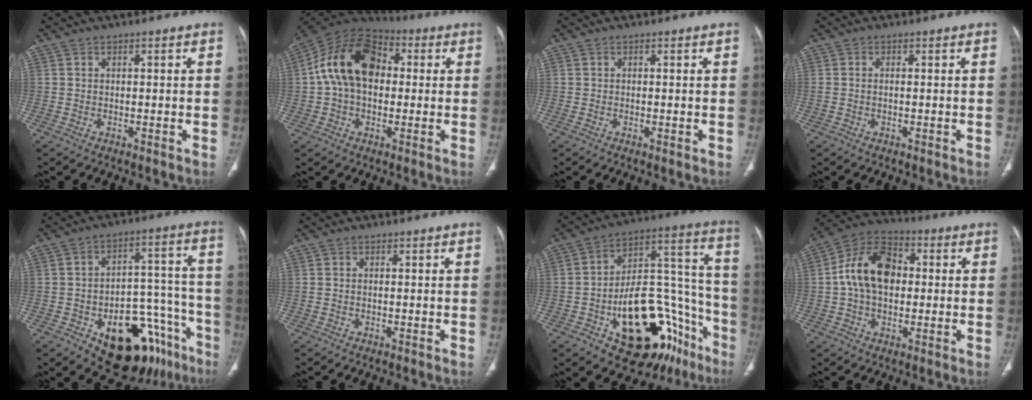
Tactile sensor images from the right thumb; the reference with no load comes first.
{"total": 16.5, "force": [1.7, 11.2, 11.9], "torque": [-0.198, 0.034, 0.018]}
{"total": 0.6, "force": [-0.1, 0.2, 0.6], "torque": [-0.013, -0.003, -0.003]}
{"total": 0.8, "force": [-0.1, 0.3, 0.7], "torque": [-0.018, 0.003, 0.000]}
{"total": 21.7, "force": [-11.7, 11.8, 14.0], "torque": [-0.107, 0.095, -0.155]}
{"total": 0.0}
{"total": 29.2, "force": [-13.1, 15.3, 21.1], "torque": [-0.229, 0.101, -0.180]}
{"total": 13.8, "force": [0.9, 9.4, 10.0], "torque": [-0.163, 0.027, 0.004]}